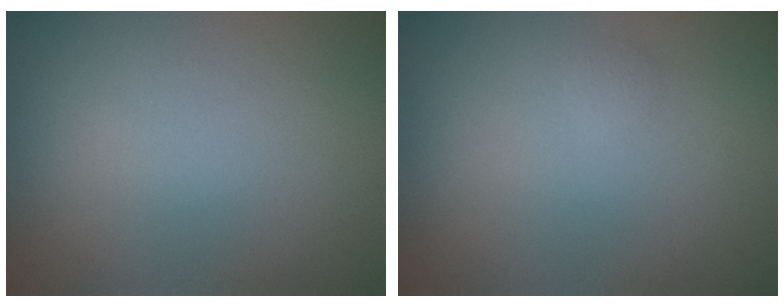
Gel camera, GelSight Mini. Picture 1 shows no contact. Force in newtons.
{"total": 0.6, "press": 0.6, "slide": 0.0}